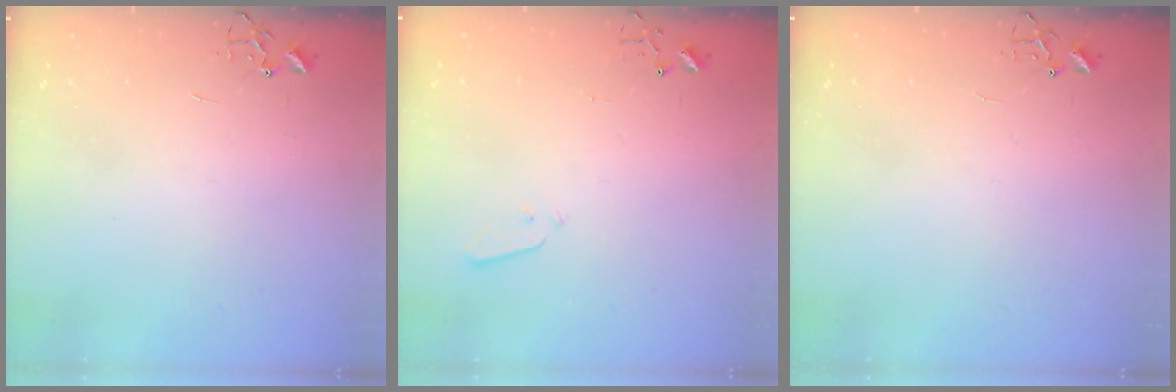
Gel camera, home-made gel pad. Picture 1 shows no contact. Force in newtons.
{"total": 3.1, "press": 3.1, "slide": 0.7}
{"total": 6.4, "press": 6.4, "slide": 0.6}